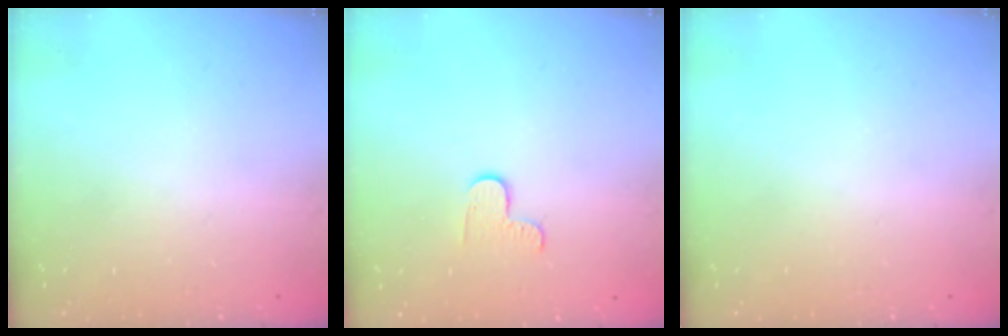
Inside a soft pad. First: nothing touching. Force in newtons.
{"total": 4.2, "press": 4.2, "slide": 0.5}
{"total": 0.0}